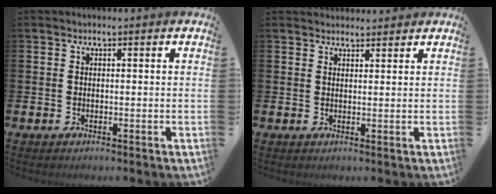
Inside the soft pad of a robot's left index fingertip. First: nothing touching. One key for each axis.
{"total": 1.9, "fx": 1.9, "fy": 0.5, "fz": 0.0, "tx": 0.009, "ty": -0.008, "tz": 0.033}